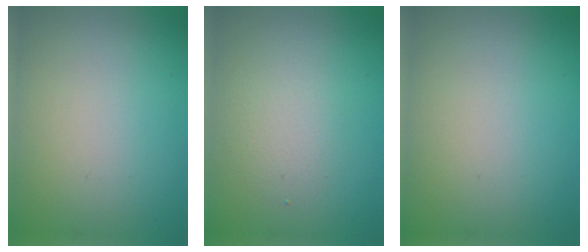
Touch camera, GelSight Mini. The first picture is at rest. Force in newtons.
{"total": 2.0, "press": 2.0, "slide": 0.1}
{"total": 0.0}